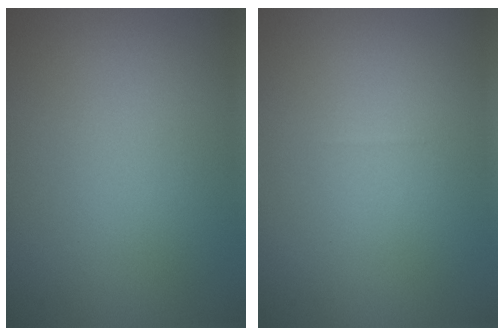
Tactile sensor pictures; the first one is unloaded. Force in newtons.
{"total": 0.0}